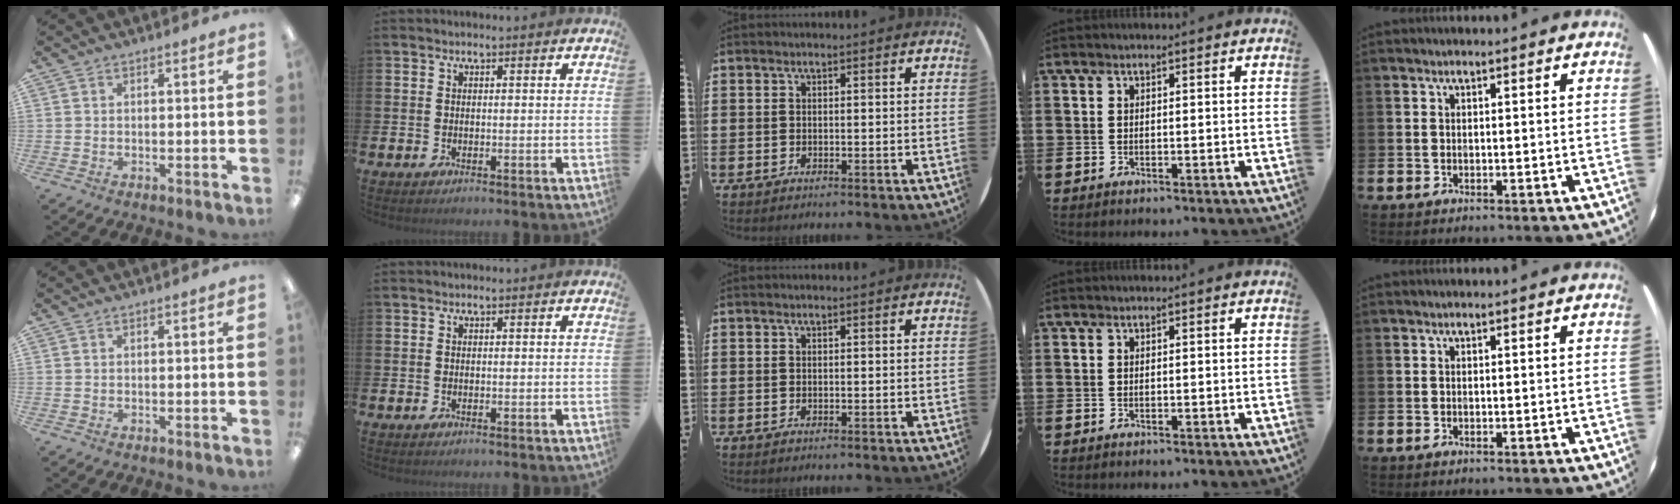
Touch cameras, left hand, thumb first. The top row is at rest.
{}